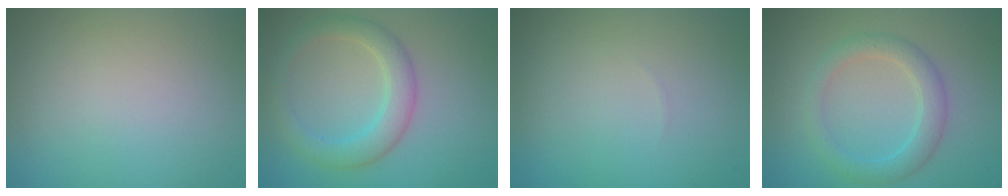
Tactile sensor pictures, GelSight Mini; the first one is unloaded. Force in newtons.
{"total": 3.7, "press": 3.7, "slide": 0.1}
{"total": 0.0}
{"total": 3.0, "press": 3.0, "slide": 0.2}